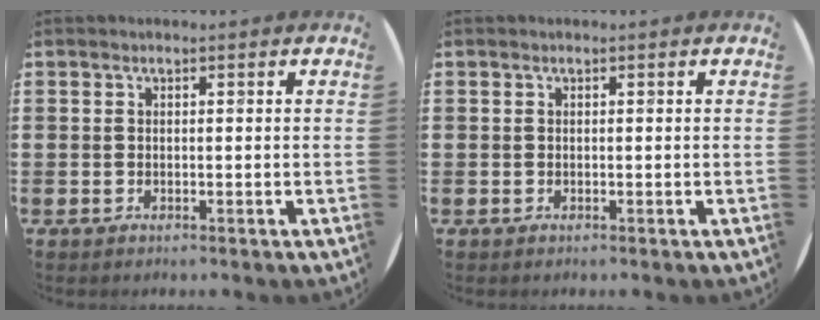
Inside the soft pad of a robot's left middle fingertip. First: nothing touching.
{"total": 0.0}